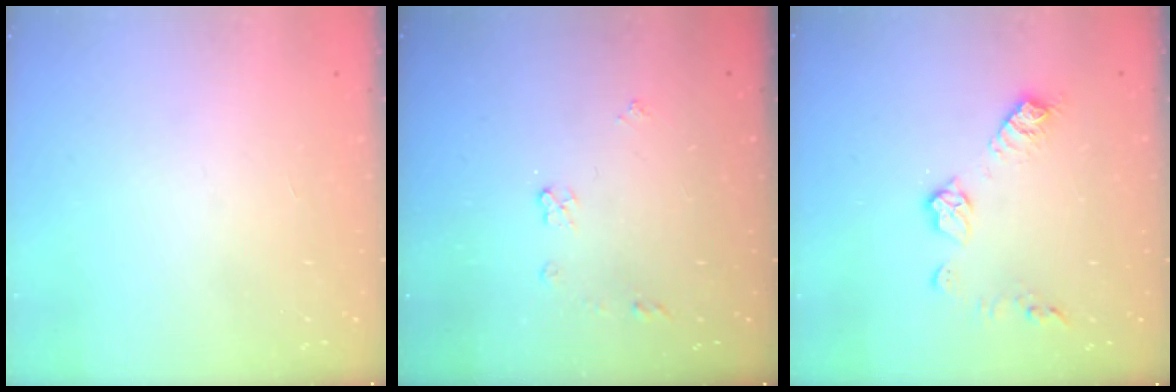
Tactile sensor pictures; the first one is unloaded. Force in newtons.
{"total": 6.7, "press": 6.6, "slide": 0.8}
{"total": 9.4, "press": 9.4, "slide": 0.2}